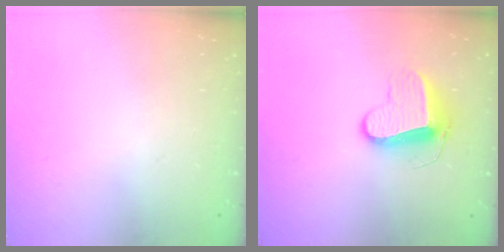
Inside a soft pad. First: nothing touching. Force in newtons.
{"total": 9.8, "press": 9.8, "slide": 0.4}